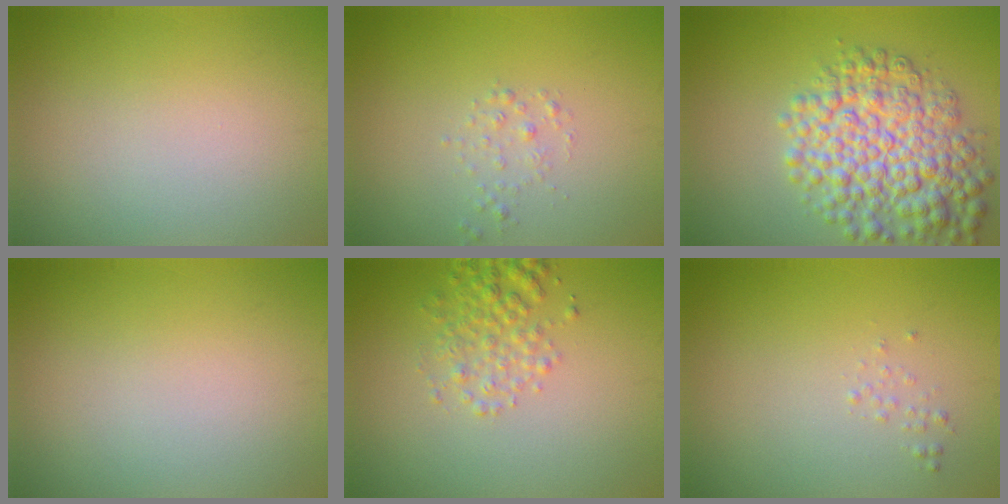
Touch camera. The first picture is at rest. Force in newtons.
{"total": 1.0, "press": 1.0, "slide": 0.0}
{"total": 8.1, "press": 8.1, "slide": 0.2}
{"total": 0.0}
{"total": 2.7, "press": 2.7, "slide": 0.1}
{"total": 0.6, "press": 0.6, "slide": 0.1}